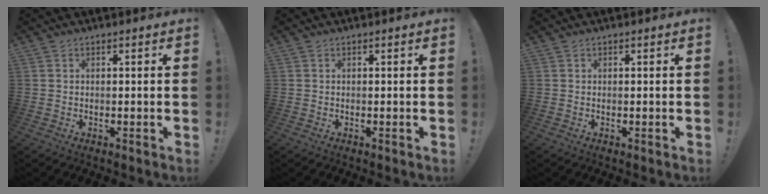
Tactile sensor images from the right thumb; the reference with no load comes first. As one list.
[{"total": 0.0}, {"total": 0.0}]